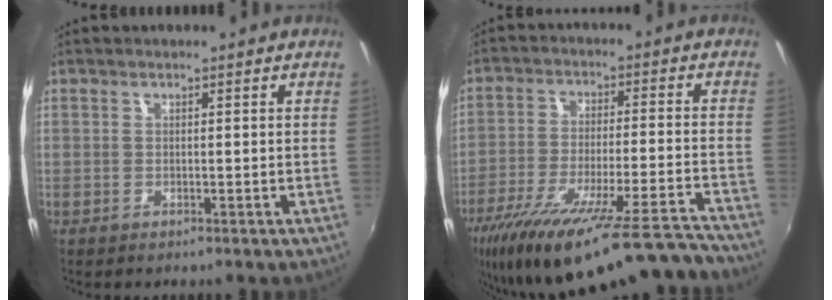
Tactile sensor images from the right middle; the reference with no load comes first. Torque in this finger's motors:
{"motor_torque": [1.09, -1.05, 0.69, 0.21]}